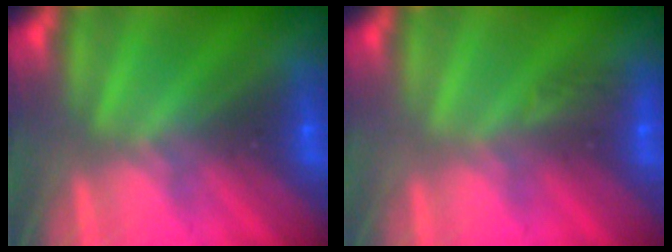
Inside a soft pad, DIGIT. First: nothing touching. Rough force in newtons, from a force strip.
{"total": 3.1}